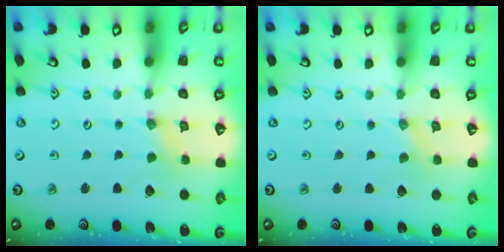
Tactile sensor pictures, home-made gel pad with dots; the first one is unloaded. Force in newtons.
{"total": 0.0}